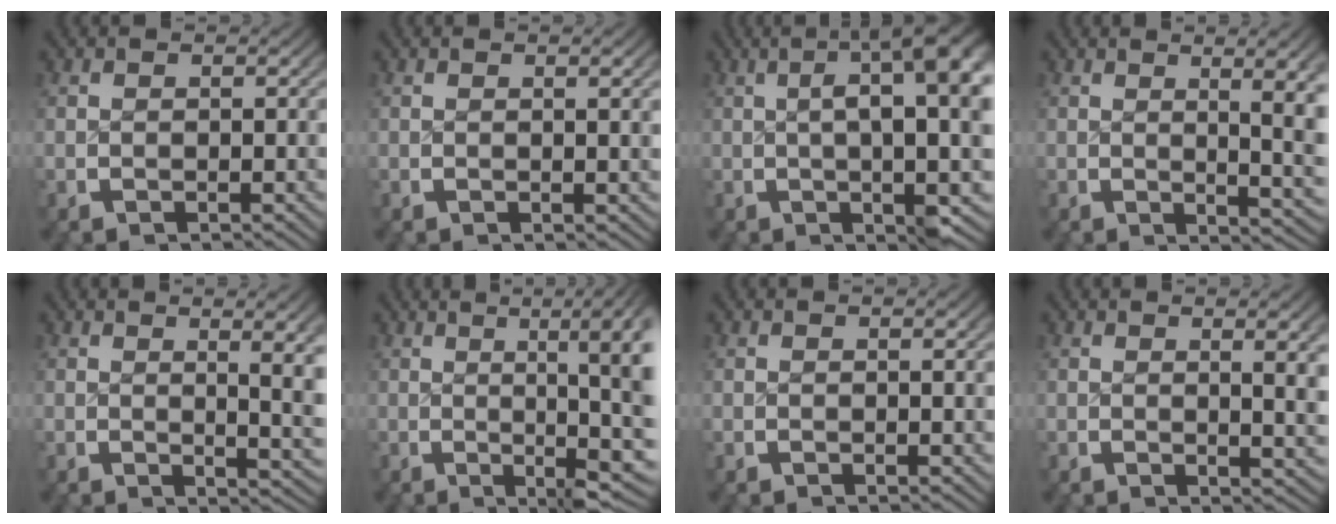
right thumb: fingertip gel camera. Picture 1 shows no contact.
{"total": 0.9, "force": [0.3, -0.1, 0.9], "torque": [-0.012, 0.001, 0.005]}
{"total": 12.2, "force": [2.8, 5.1, 10.7], "torque": [-0.116, 0.034, 0.019]}
{"total": 5.6, "force": [0.1, 1.9, 5.3], "torque": [-0.067, -0.006, 0.007]}
{"total": 4.9, "force": [0.5, 1.4, 4.7], "torque": [-0.055, -0.004, 0.011]}
{"total": 11.9, "force": [1.0, 4.5, 10.9], "torque": [-0.117, 0.007, 0.008]}
{"total": 0.6, "force": [0.1, -0.1, 0.6], "torque": [-0.007, 0.002, 0.003]}
{"total": 3.5, "force": [0.7, 0.6, 3.4], "torque": [-0.039, -0.004, 0.013]}